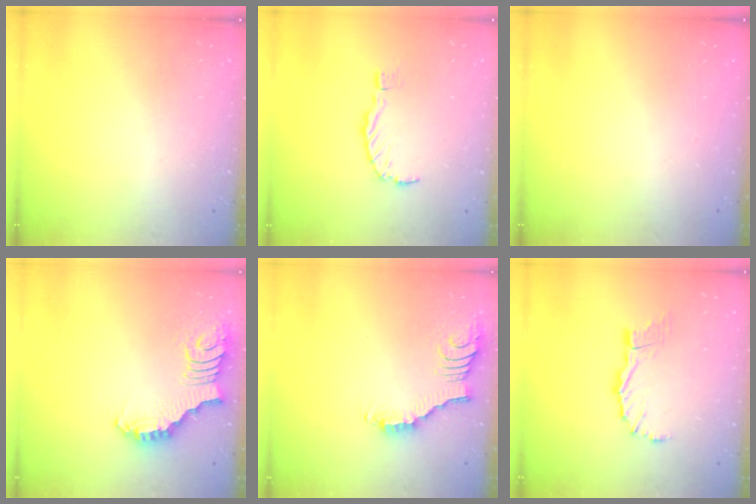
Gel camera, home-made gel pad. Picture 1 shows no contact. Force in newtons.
{"total": 0.7, "press": 0.7, "slide": 0.2}
{"total": 1.4, "press": 1.4, "slide": 0.1}
{"total": 2.6, "press": 2.6, "slide": 0.5}
{"total": 2.8, "press": 2.8, "slide": 0.3}
{"total": 10.1, "press": 10.0, "slide": 1.2}